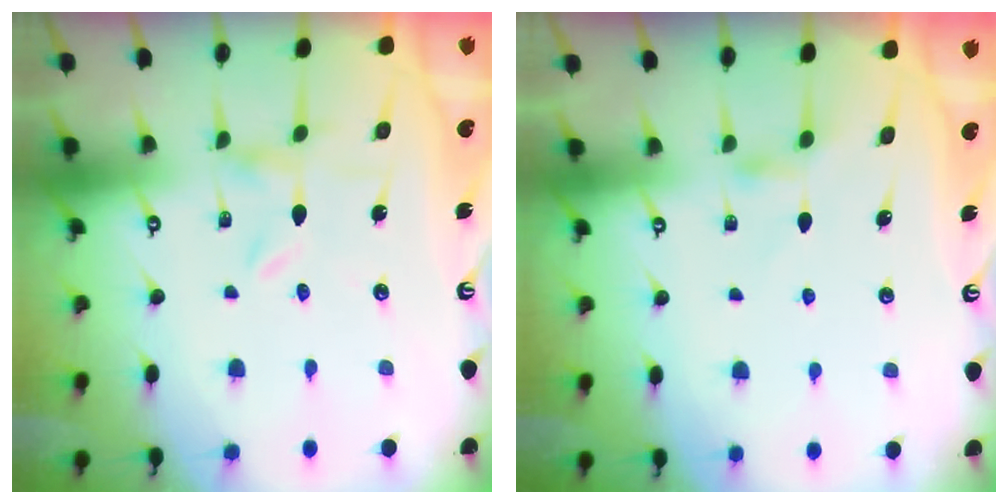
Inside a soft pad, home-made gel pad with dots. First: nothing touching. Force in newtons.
{"total": 3.4, "press": 3.3, "slide": 0.4}